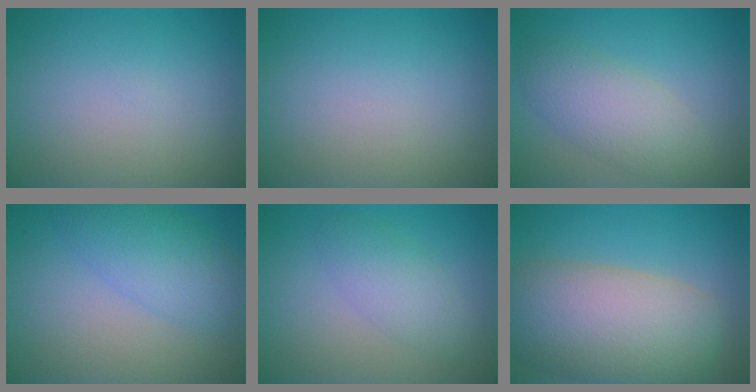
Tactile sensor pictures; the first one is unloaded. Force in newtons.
{"total": 0.0}
{"total": 4.4, "press": 4.4, "slide": 0.0}
{"total": 4.5, "press": 4.5, "slide": 0.2}
{"total": 2.9, "press": 2.9, "slide": 0.1}
{"total": 11.0, "press": 11.0, "slide": 0.8}